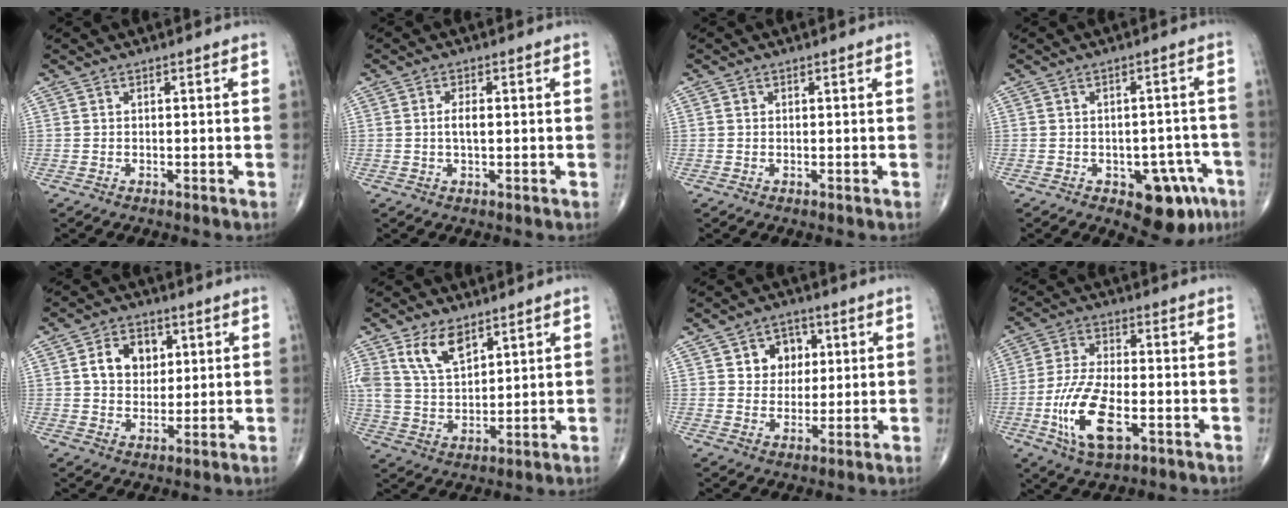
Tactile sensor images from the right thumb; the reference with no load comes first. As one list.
[{"total": 2.6, "force": [0.0, 1.1, 2.4], "torque": [-0.046, 0.001, -0.001]}, {"total": 0.5, "force": [0.1, 0.5, 0.1], "torque": [-0.001, 0.001, 0.002]}, {"total": 9.7, "force": [-4.7, 5.4, 6.6], "torque": [-0.042, 0.027, -0.052]}, {"total": 8.4, "force": [2.3, 6.4, 4.9], "torque": [-0.048, -0.005, 0.038]}, {"total": 9.3, "force": [5.3, 5.0, 5.8], "torque": [-0.099, -0.025, 0.109]}, {"total": 7.2, "force": [2.2, 6.0, 3.4], "torque": [-0.011, -0.004, 0.033]}, {"total": 12.9, "force": [-4.2, 5.6, 10.8], "torque": [-0.222, 0.009, -0.076]}]